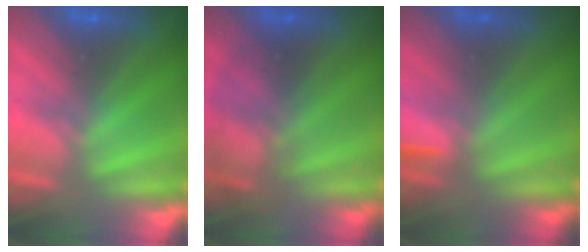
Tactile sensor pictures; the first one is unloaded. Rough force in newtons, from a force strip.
{"total": 2.2}
{"total": 1.4}